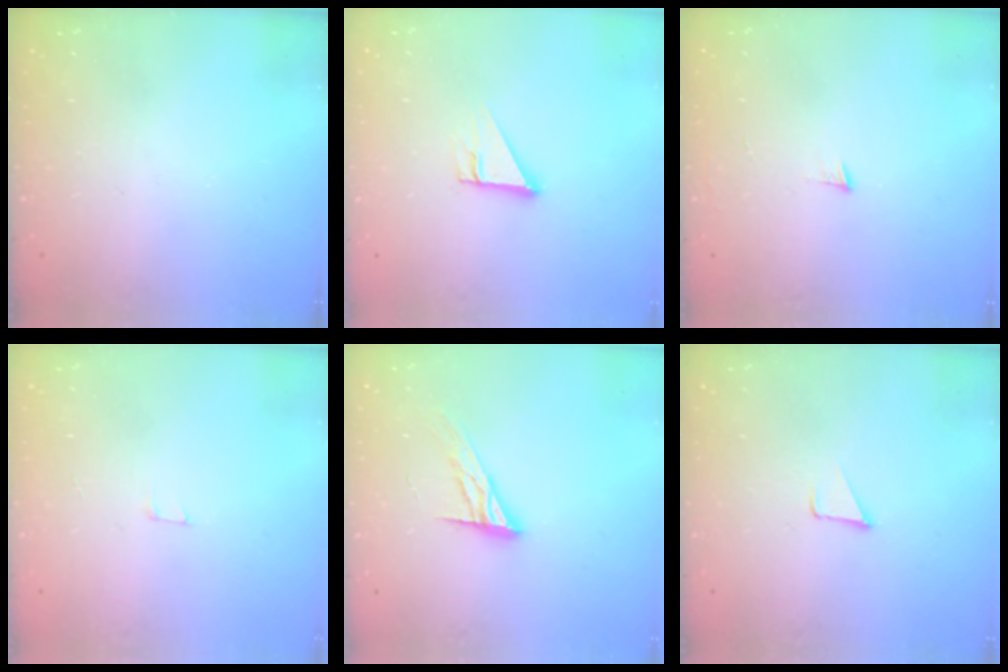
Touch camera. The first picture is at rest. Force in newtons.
{"total": 3.7, "press": 3.7, "slide": 0.2}
{"total": 3.2, "press": 3.2, "slide": 0.4}
{"total": 1.8, "press": 1.8, "slide": 0.1}
{"total": 11.1, "press": 11.1, "slide": 0.9}
{"total": 1.5, "press": 1.5, "slide": 0.1}